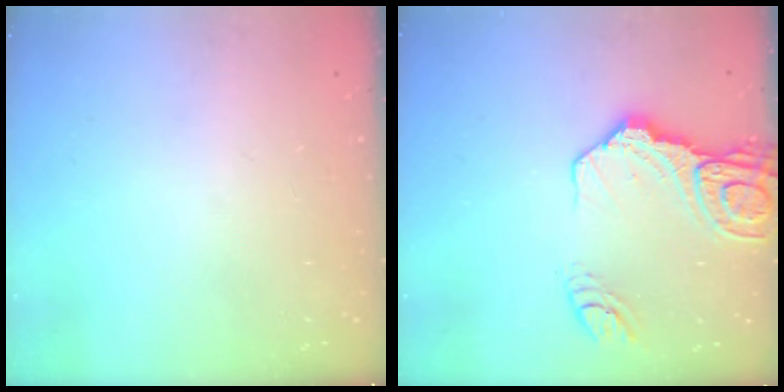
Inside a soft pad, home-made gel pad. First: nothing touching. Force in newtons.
{"total": 16.0, "press": 15.9, "slide": 1.8}